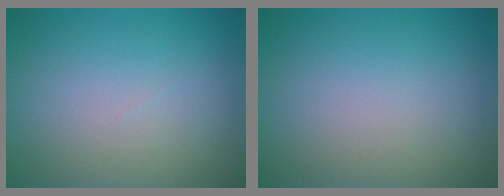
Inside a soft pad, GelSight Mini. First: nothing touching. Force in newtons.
{"total": 0.0}